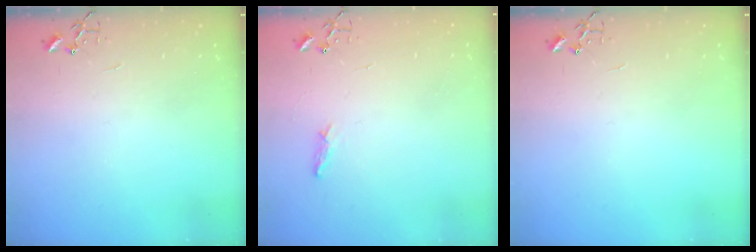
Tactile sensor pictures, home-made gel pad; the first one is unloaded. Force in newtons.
{"total": 5.9, "press": 5.8, "slide": 0.7}
{"total": 0.0}